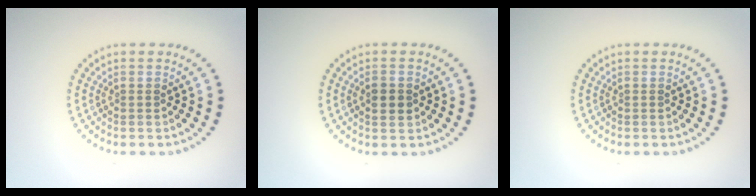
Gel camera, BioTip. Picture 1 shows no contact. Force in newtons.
{"total": 2.2, "press": 2.2, "slide": 0.0}
{"total": 0.0}